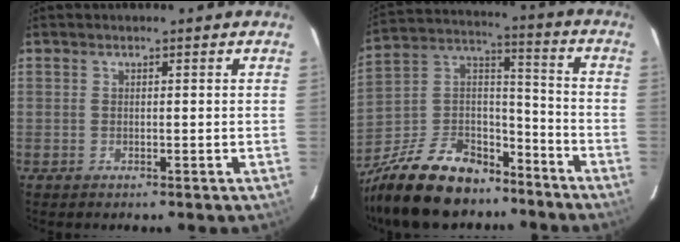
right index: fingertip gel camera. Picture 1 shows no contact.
{"total": 23.5, "force": [-16.6, 11.8, 11.7], "torque": [-0.258, 0.032, -0.267]}